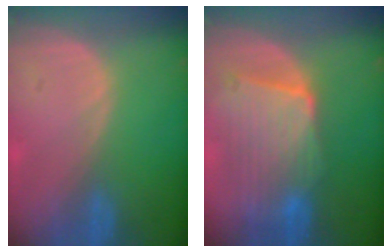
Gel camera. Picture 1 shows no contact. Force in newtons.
{"total": 9.6, "press": 8.7, "slide": 4.1}